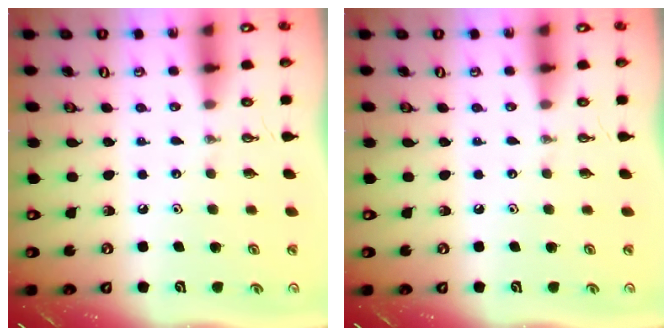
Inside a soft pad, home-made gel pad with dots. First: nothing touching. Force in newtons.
{"total": 0.0}